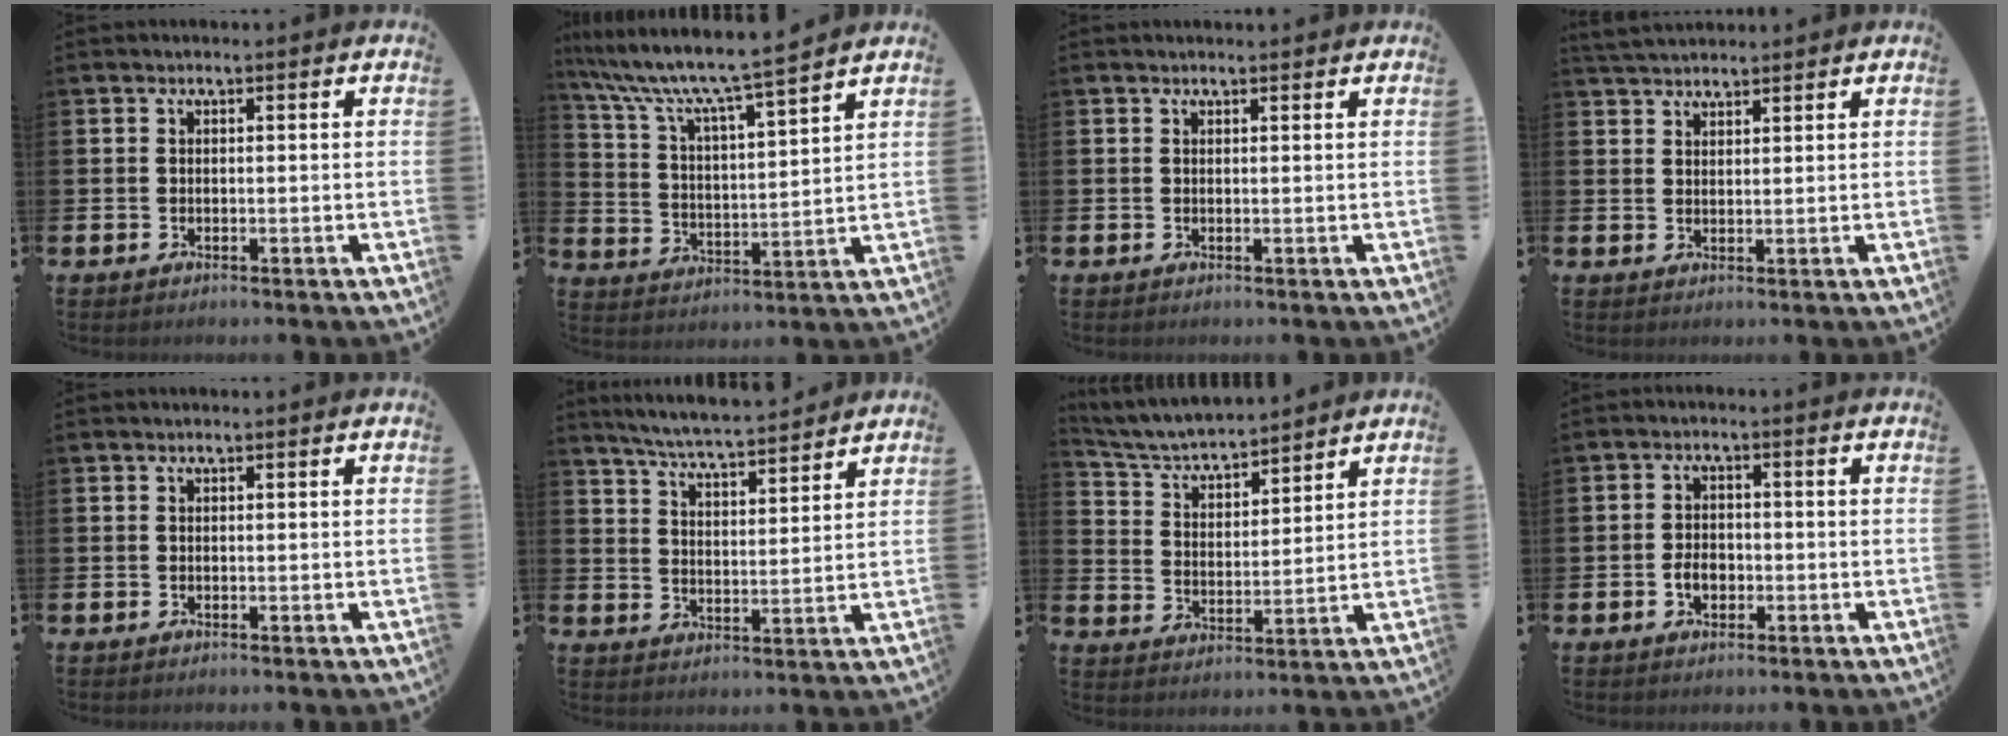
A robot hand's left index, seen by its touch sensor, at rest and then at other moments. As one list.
[{"total": 8.6, "force": [7.8, 0.3, 3.7], "torque": [-0.106, -0.051, 0.129]}, {"total": 0.6, "force": [0.6, 0.1, 0.1], "torque": [0.009, -0.004, 0.008]}, {"total": 3.2, "force": [3.2, 0.6, 0.3], "torque": [-0.010, -0.010, 0.058]}, {"total": 0.0}, {"total": 6.2, "force": [6.1, 0.0, 1.3], "torque": [-0.048, -0.039, 0.108]}, {"total": 5.2, "force": [5.0, 1.0, 1.3], "torque": [-0.049, -0.040, 0.083]}, {"total": 2.8, "force": [-0.9, 1.9, 1.8], "torque": [-0.022, -0.001, -0.022]}]